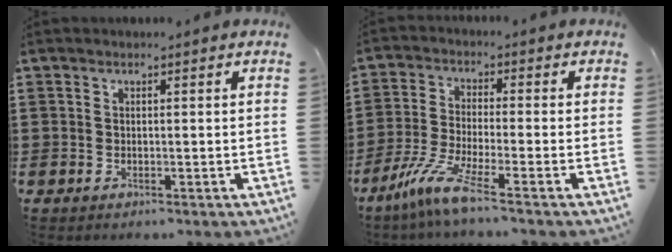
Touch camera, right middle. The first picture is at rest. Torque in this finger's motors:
{"motor_torque": [1.97, -0.17, 0.17, 0.09]}